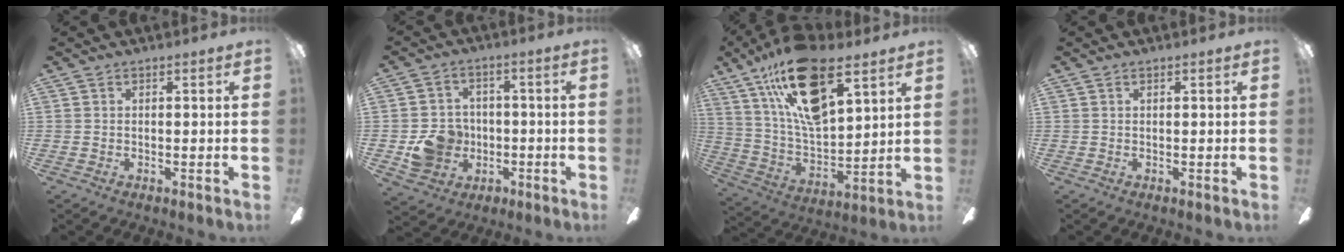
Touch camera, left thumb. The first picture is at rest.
{"total": 9.9, "force": [-2.1, 8.9, 3.6], "torque": [-0.083, 0.024, -0.031]}
{"total": 21.9, "force": [13.4, 9.4, 14.6], "torque": [-0.284, -0.066, 0.231]}
{"total": 0.6, "force": [0.3, 0.1, 0.5], "torque": [-0.013, 0.002, 0.005]}